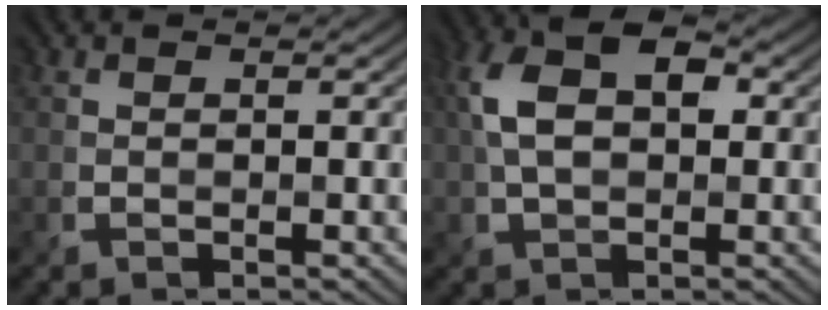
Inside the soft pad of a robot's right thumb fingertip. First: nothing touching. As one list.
[{"total": 8.2, "force": [1.5, 4.9, 6.4], "torque": [-0.137, 0.011, 0.016]}]